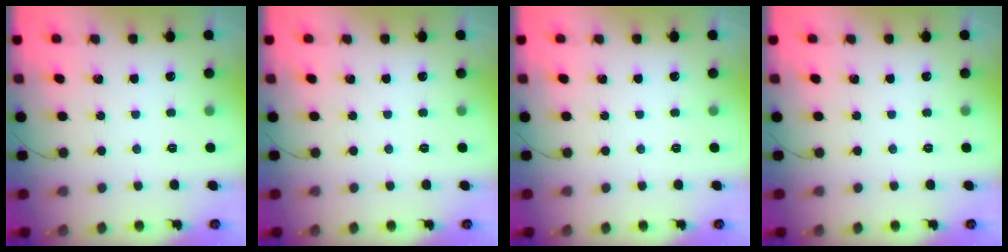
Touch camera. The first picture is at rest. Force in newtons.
{"total": 0.0}
{"total": 0.0}
{"total": 0.0}